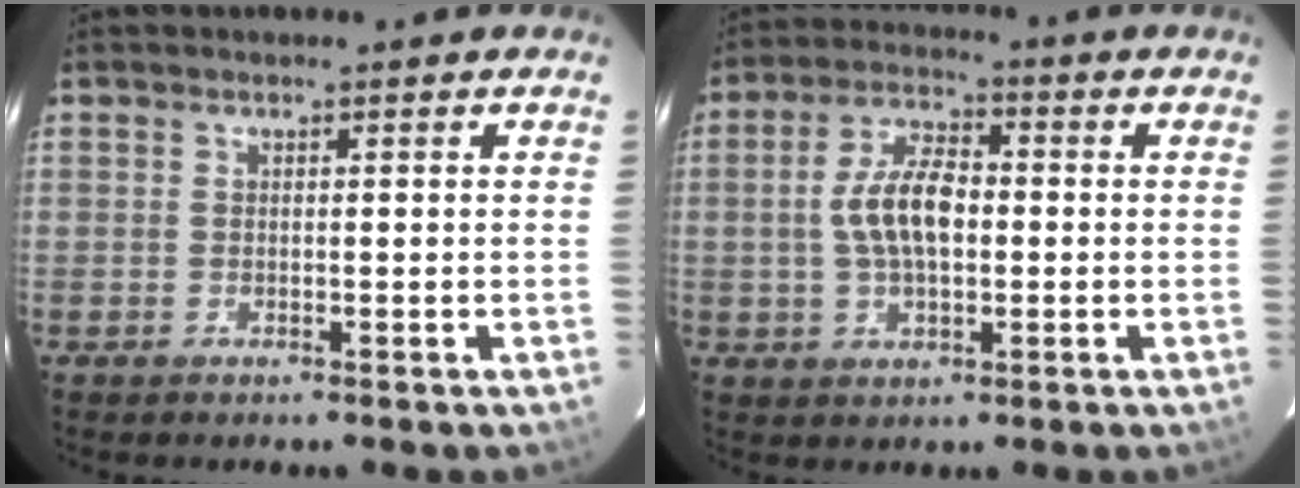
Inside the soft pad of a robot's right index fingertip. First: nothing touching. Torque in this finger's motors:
{"motor_torque": [0.26, -0.03, 0.46, 0.09]}